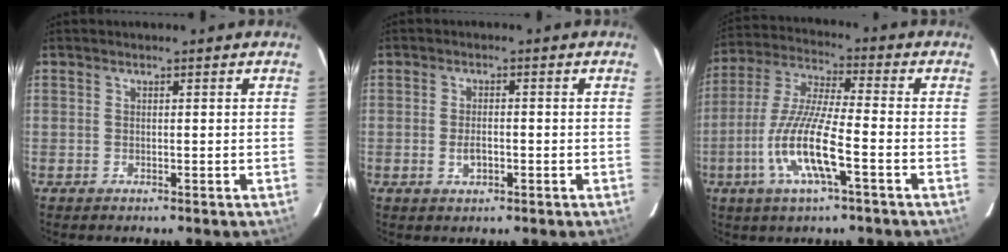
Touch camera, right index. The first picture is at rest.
{"total": 2.9, "force": [-0.9, 1.5, 2.3], "torque": [-0.042, -0.001, -0.015]}
{"total": 13.4, "force": [-5.0, 1.8, 12.4], "torque": [-0.258, -0.009, -0.100]}